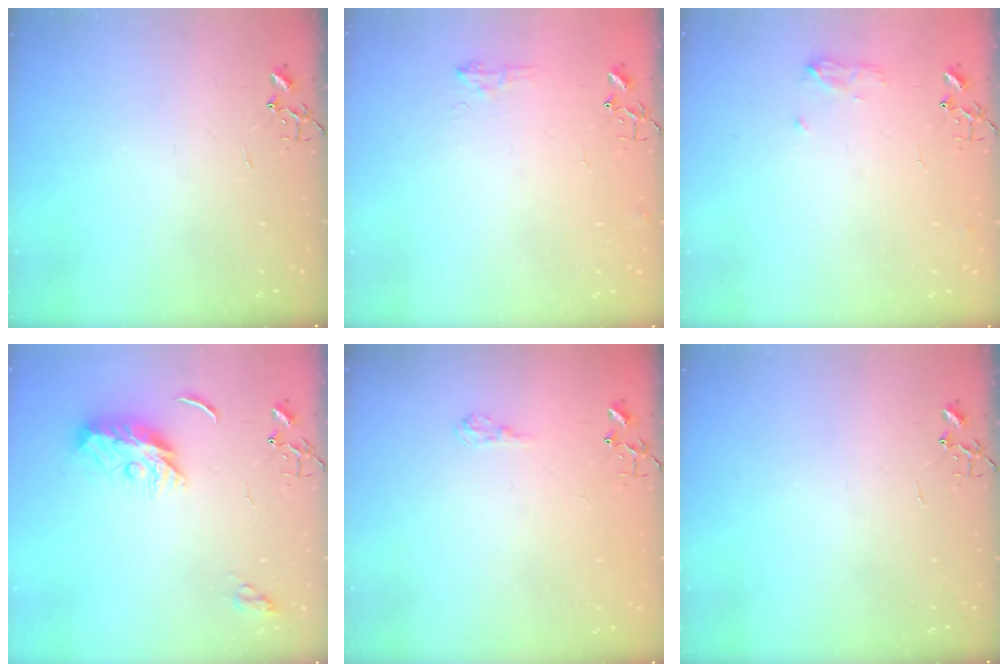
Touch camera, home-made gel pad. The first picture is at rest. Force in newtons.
{"total": 7.3, "press": 7.3, "slide": 0.8}
{"total": 6.5, "press": 6.5, "slide": 0.5}
{"total": 9.6, "press": 9.6, "slide": 0.1}
{"total": 6.8, "press": 6.8, "slide": 0.8}
{"total": 0.0}